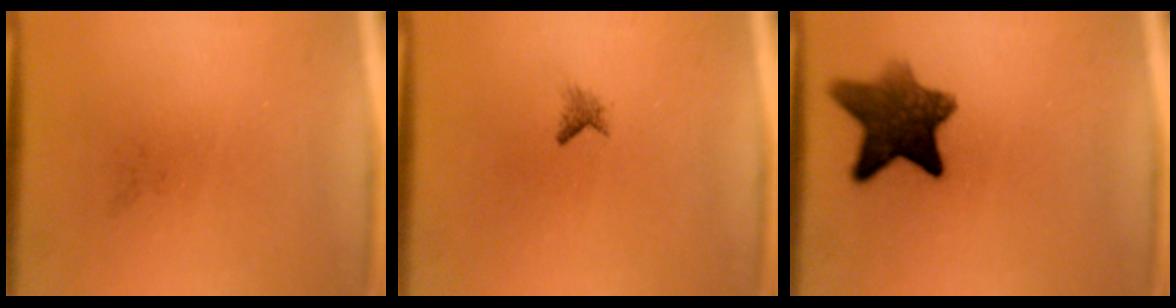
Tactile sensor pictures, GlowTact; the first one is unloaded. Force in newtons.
{"total": 0.9}
{"total": 9.4}